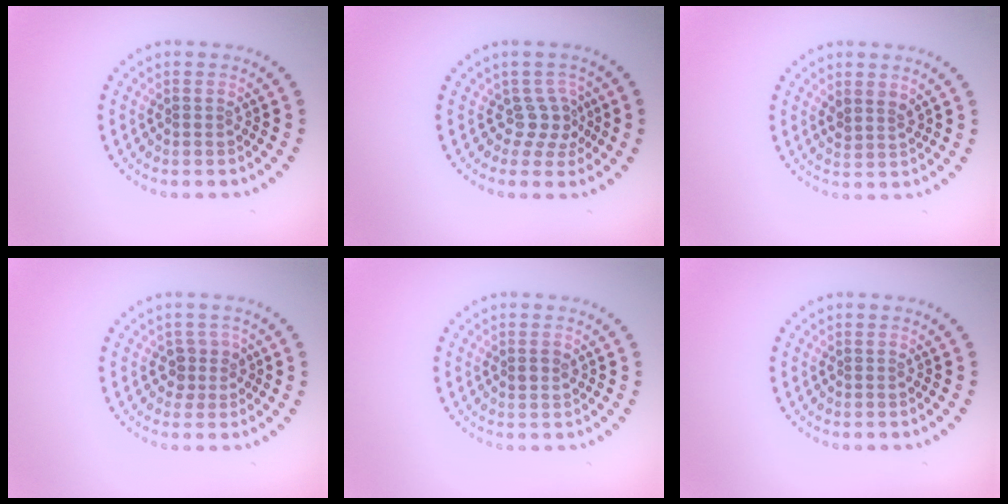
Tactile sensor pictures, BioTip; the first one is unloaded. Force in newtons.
{"total": 2.4, "press": 1.6, "slide": 1.8}
{"total": 1.5, "press": 1.2, "slide": 0.8}
{"total": 2.0, "press": 1.6, "slide": 1.2}
{"total": 1.0, "press": 1.0, "slide": 0.1}
{"total": 0.0}